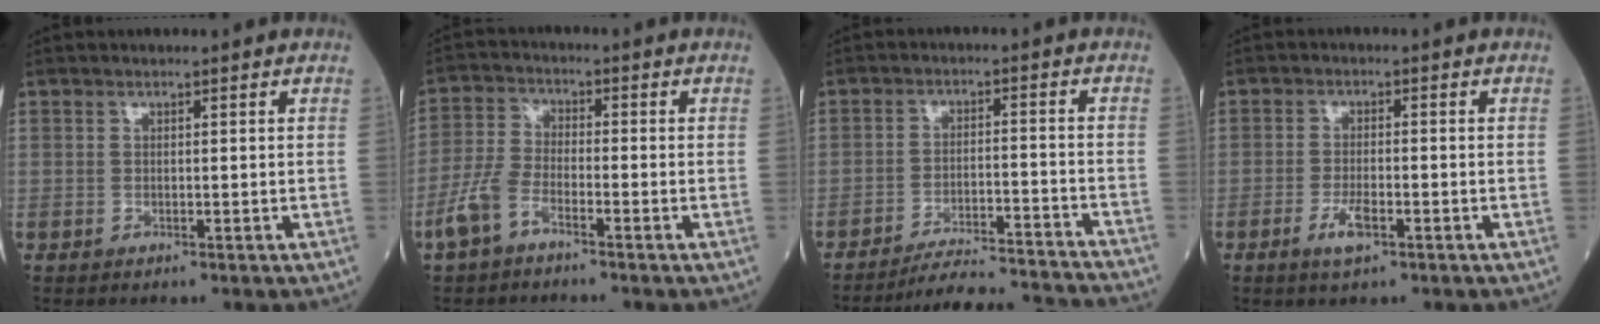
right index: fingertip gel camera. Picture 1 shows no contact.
{"total": 5.5, "force": [-3.5, 2.2, 3.7], "torque": [-0.095, -0.001, -0.076]}
{"total": 14.9, "force": [-14.6, -0.4, 3.1], "torque": [-0.040, -0.005, -0.201]}
{"total": 3.6, "force": [-1.8, 0.9, 2.9], "torque": [-0.060, -0.002, -0.032]}